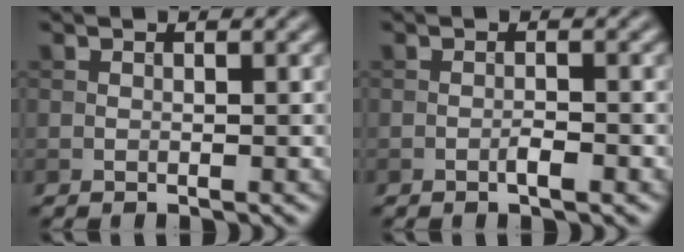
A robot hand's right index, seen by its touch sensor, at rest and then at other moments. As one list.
[{"total": 1.2, "force": [-0.7, 0.2, 1.0], "torque": [-0.018, 0.001, -0.012]}]